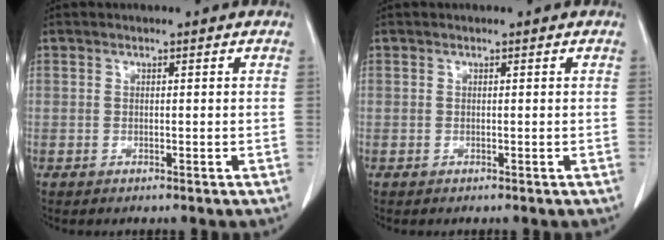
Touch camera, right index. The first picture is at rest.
{"total": 0.0}